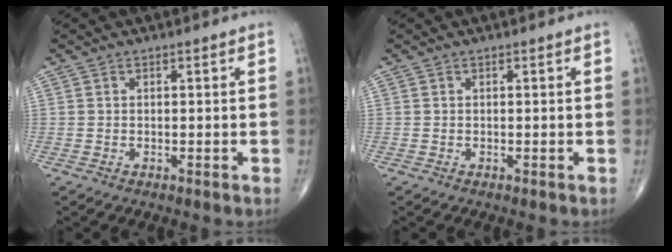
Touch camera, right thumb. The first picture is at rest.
{"total": 0.0}